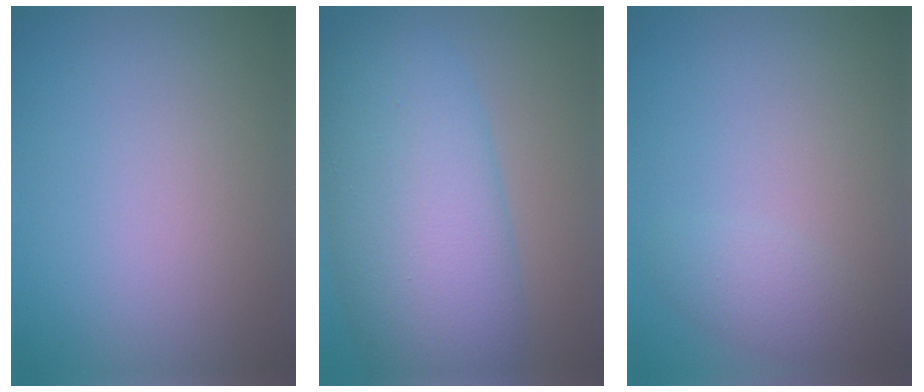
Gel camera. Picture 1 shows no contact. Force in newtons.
{"total": 11.5, "press": 11.5, "slide": 0.2}
{"total": 1.9, "press": 1.9, "slide": 0.1}